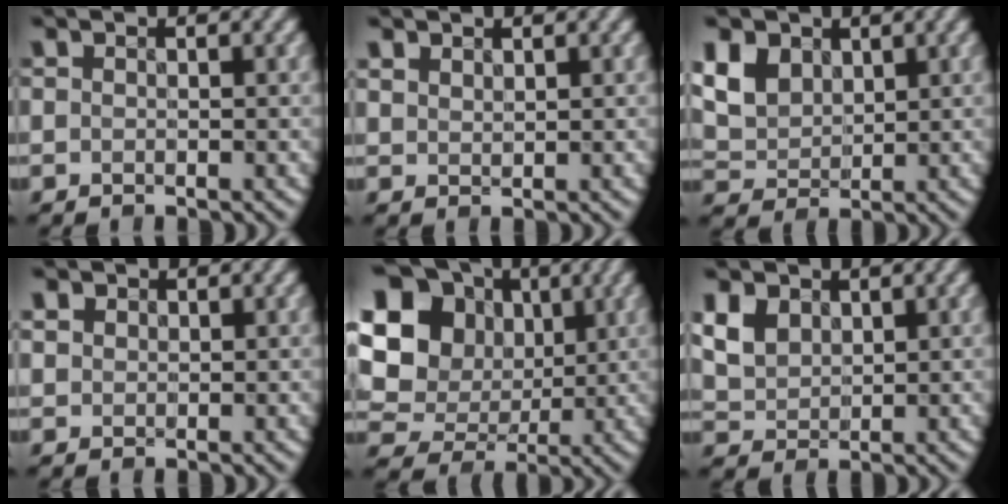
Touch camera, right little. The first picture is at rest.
{"total": 0.6, "force": [0.6, 0.1, -0.1], "torque": [0.000, 0.004, 0.019]}
{"total": 4.0, "force": [1.7, 2.9, 2.1], "torque": [-0.062, -0.001, 0.036]}
{"total": 0.7, "force": [0.2, 0.7, -0.2], "torque": [-0.002, -0.001, 0.010]}
{"total": 14.2, "force": [3.4, 12.1, 6.7], "torque": [-0.178, 0.034, 0.052]}
{"total": 3.2, "force": [1.3, 2.3, 1.7], "torque": [-0.052, 0.000, 0.031]}